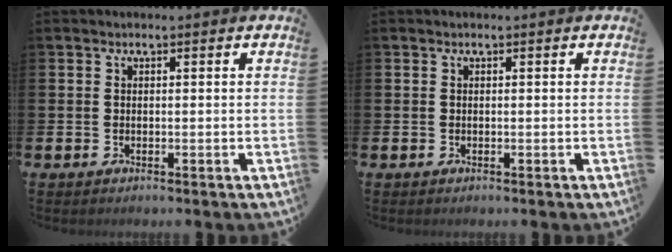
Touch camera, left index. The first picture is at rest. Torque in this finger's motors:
{"motor_torque": [-0.01, 0.01, 0.01, 0.00]}